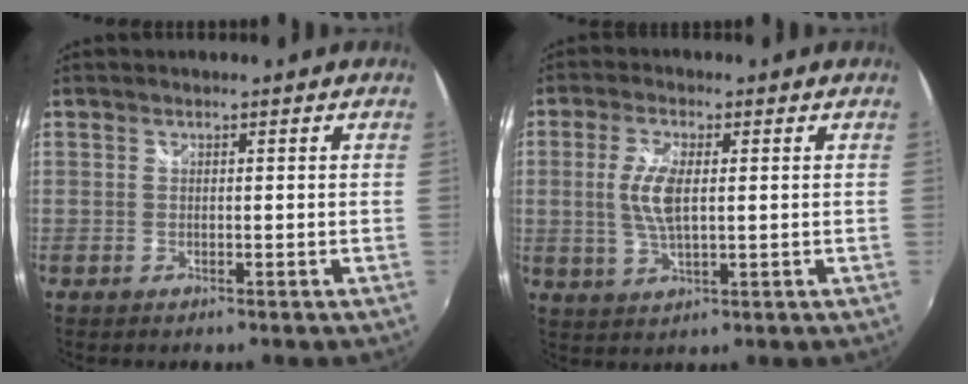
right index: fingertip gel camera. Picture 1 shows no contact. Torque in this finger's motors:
{"motor_torque": [0.19, 0.00, 0.18, 0.10]}